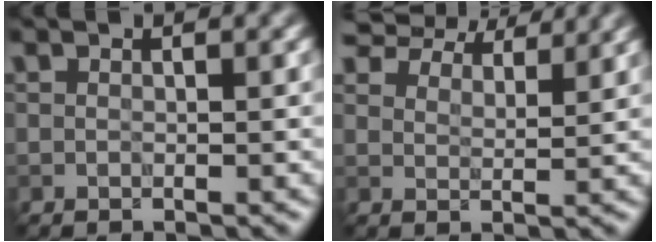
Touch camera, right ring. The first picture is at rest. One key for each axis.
{"total": 10.3, "fx": 8.9, "fy": 3.3, "fz": 3.9, "tx": -0.090, "ty": 0.004, "tz": 0.140}